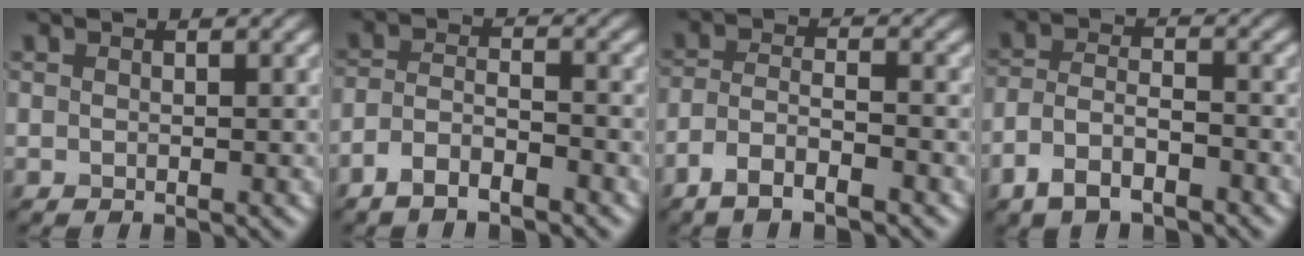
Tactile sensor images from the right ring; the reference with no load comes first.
{"total": 3.4, "force": [-2.5, 1.0, 2.1], "torque": [-0.044, 0.004, -0.056]}
{"total": 3.9, "force": [-2.7, 1.0, 2.6], "torque": [-0.053, 0.002, -0.058]}
{"total": 4.5, "force": [-2.9, 2.0, 2.8], "torque": [-0.052, 0.002, -0.063]}